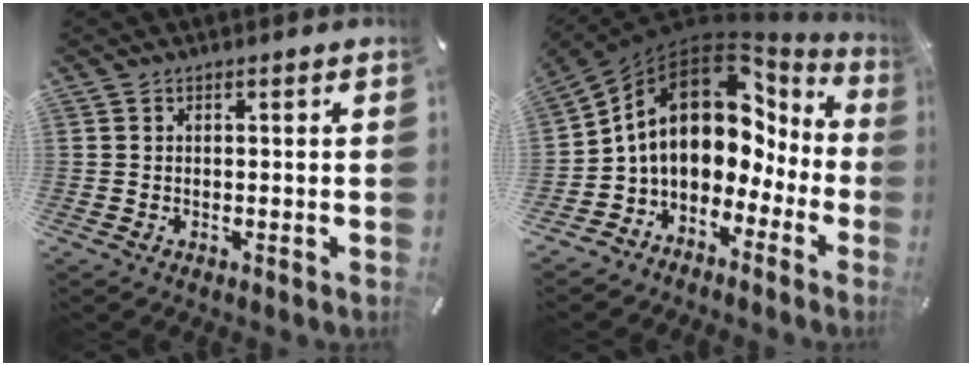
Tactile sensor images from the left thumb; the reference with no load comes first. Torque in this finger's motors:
{"motor_torque": [0.28, 2.70, 2.15, 0.62, 0.31]}